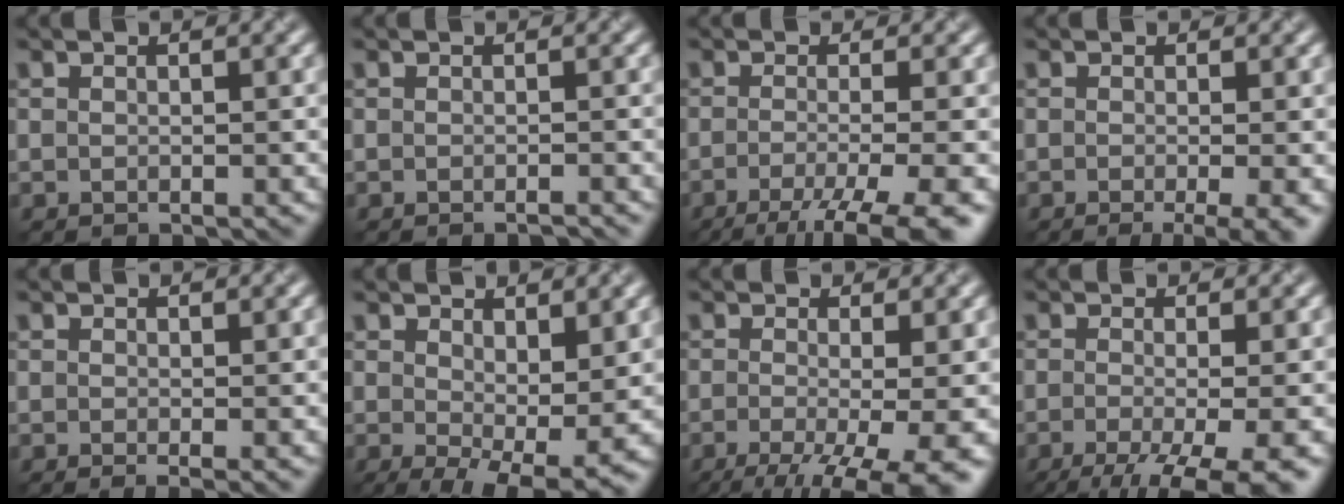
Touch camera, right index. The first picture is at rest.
{"total": 1.8, "force": [-1.6, 0.2, 0.7], "torque": [-0.007, 0.006, -0.021]}
{"total": 7.3, "force": [-4.3, 1.5, 5.7], "torque": [-0.089, -0.011, -0.071]}
{"total": 5.0, "force": [-2.2, 1.5, 4.2], "torque": [-0.052, -0.008, -0.022]}
{"total": 2.3, "force": [-0.4, 0.8, 2.1], "torque": [-0.035, -0.013, 0.004]}
{"total": 7.5, "force": [-0.7, 3.2, 6.7], "torque": [-0.122, -0.023, 0.004]}
{"total": 10.6, "force": [-4.6, 4.1, 8.6], "torque": [-0.136, -0.026, -0.048]}
{"total": 8.6, "force": [-4.7, 2.8, 6.6], "torque": [-0.101, -0.027, -0.059]}